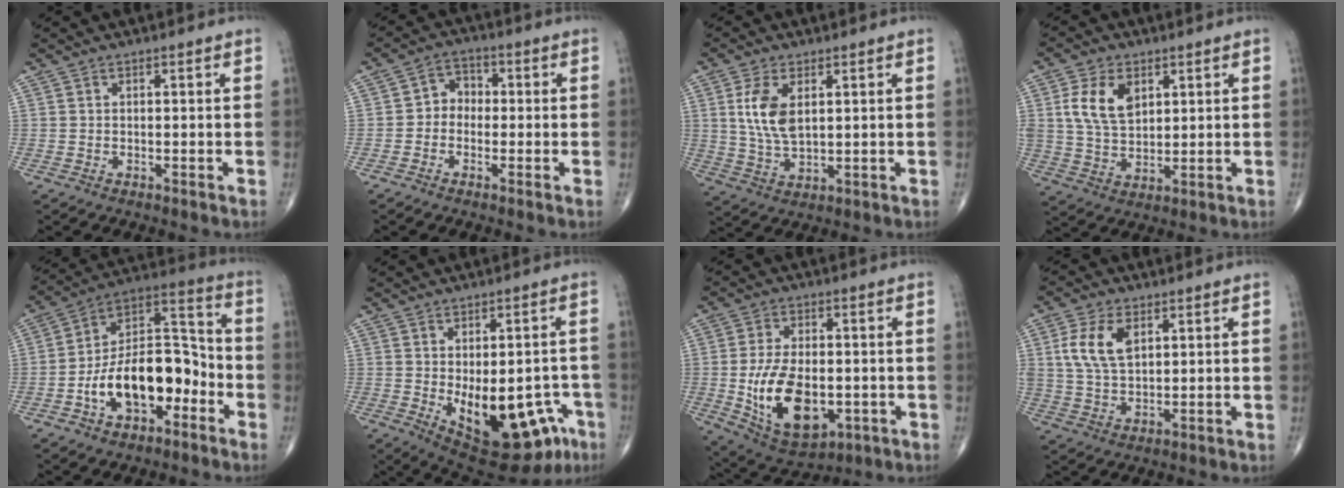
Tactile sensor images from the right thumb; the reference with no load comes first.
{"total": 4.7, "force": [-0.6, 4.0, 2.3], "torque": [-0.013, 0.022, -0.025]}
{"total": 8.3, "force": [2.3, 4.3, 6.7], "torque": [-0.132, -0.011, 0.051]}
{"total": 9.6, "force": [3.3, 6.1, 6.7], "torque": [-0.115, -0.010, 0.068]}
{"total": 18.1, "force": [-6.1, 10.2, 13.6], "torque": [-0.197, 0.066, -0.106]}
{"total": 19.3, "force": [-6.0, 9.5, 15.7], "torque": [-0.171, 0.010, -0.055]}
{"total": 16.2, "force": [-3.0, 9.1, 13.1], "torque": [-0.213, -0.005, -0.030]}
{"total": 8.9, "force": [2.9, 5.0, 6.7], "torque": [-0.135, -0.005, 0.058]}